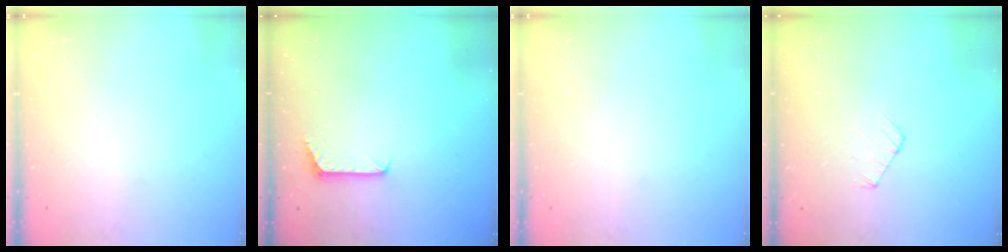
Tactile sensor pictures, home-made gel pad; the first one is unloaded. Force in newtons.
{"total": 5.9, "press": 5.9, "slide": 0.5}
{"total": 0.0}
{"total": 4.3, "press": 4.3, "slide": 0.4}